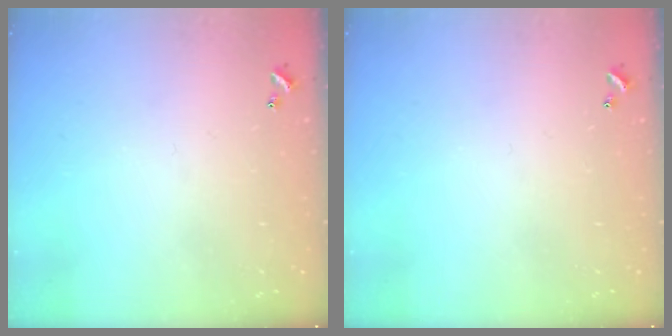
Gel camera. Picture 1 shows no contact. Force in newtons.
{"total": 0.0}